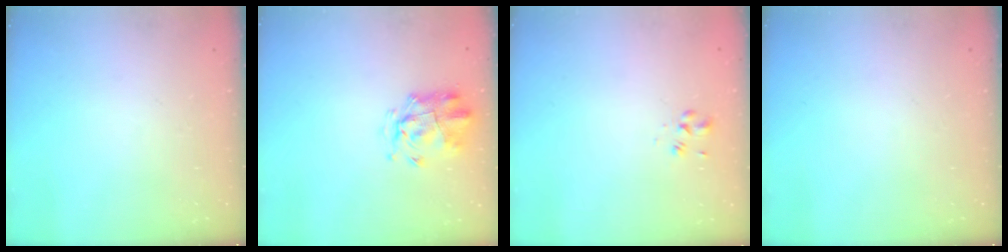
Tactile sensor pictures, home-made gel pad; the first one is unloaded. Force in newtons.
{"total": 3.4, "press": 3.1, "slide": 1.5}
{"total": 2.6, "press": 2.4, "slide": 1.0}
{"total": 0.0}